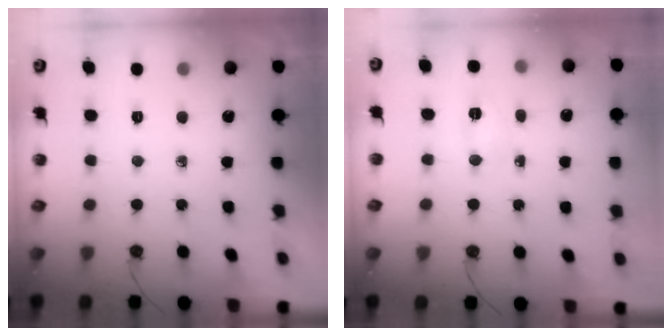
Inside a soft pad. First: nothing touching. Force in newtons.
{"total": 4.2, "press": 4.1, "slide": 0.9}